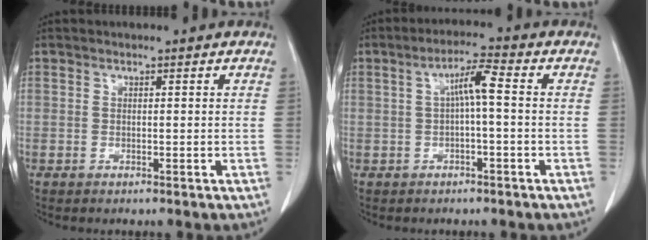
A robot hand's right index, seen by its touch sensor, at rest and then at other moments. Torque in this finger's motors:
{"motor_torque": [0.61, -0.11, 0.28, 0.10]}